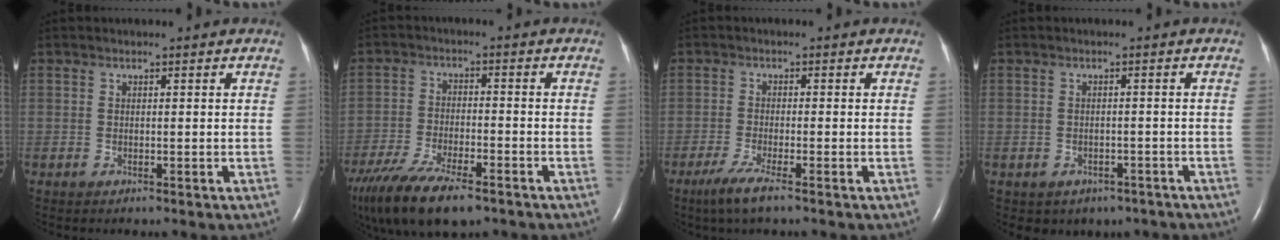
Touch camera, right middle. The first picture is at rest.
{"total": 16.6, "force": [-11.9, 4.9, 10.4], "torque": [-0.219, -0.033, -0.199]}
{"total": 4.1, "force": [-2.7, 0.0, 3.1], "torque": [-0.071, -0.014, -0.055]}
{"total": 5.3, "force": [-3.9, 3.4, 1.0], "torque": [-0.008, 0.017, -0.041]}